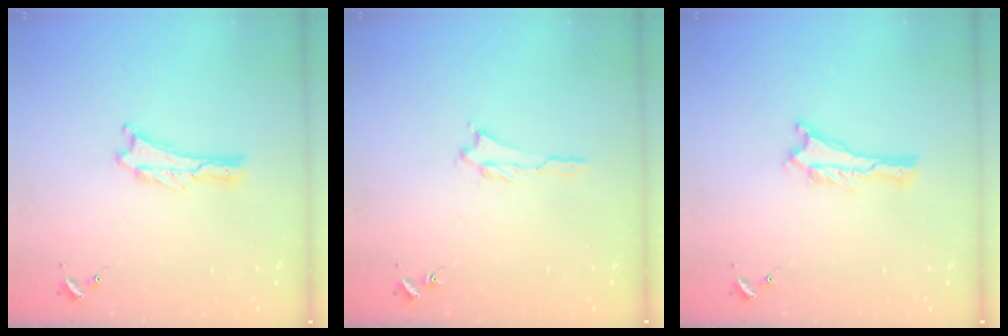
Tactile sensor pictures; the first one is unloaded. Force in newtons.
{"total": 0.0}
{"total": 0.0}